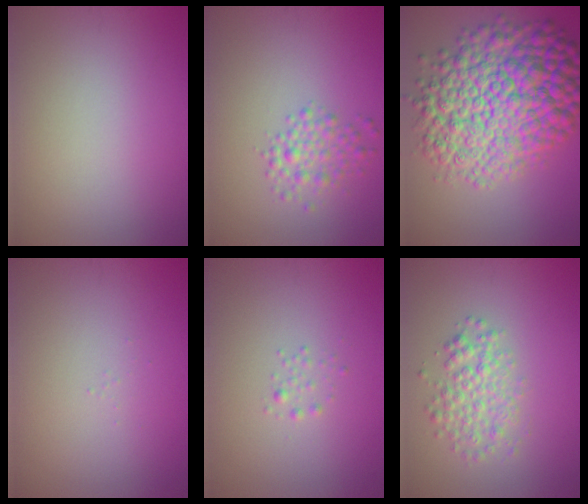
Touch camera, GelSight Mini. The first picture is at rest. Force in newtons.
{"total": 3.2, "press": 3.2, "slide": 0.0}
{"total": 13.1, "press": 13.1, "slide": 0.2}
{"total": 0.0}
{"total": 0.7, "press": 0.7, "slide": 0.0}
{"total": 3.2, "press": 3.2, "slide": 0.2}